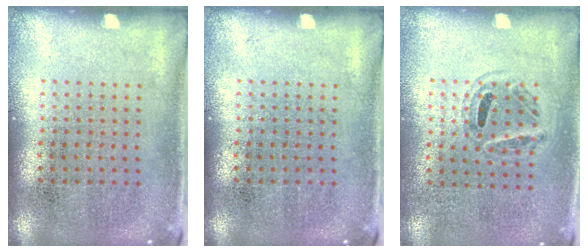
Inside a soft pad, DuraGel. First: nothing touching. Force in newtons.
{"total": 0.0}
{"total": 0.9, "press": 0.8, "slide": 0.4}